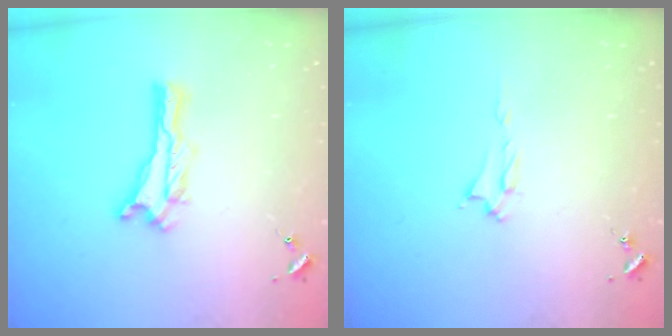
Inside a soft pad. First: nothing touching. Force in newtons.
{"total": 1.6, "press": 1.6, "slide": 0.2}